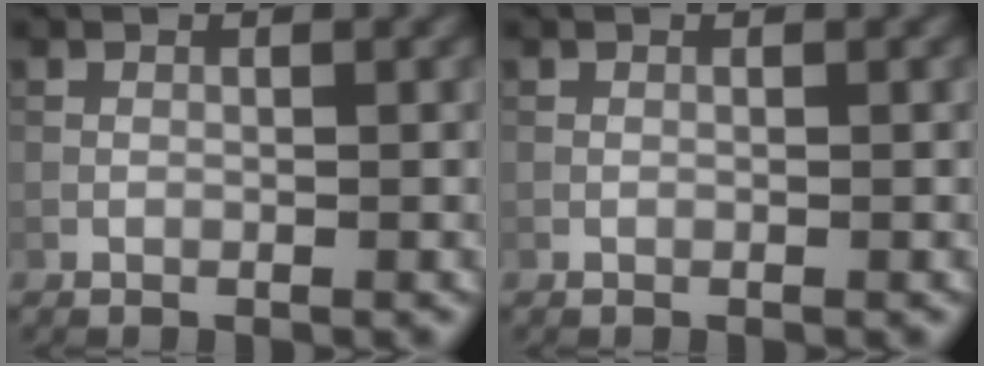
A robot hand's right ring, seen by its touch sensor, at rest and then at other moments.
{"total": 0.0}